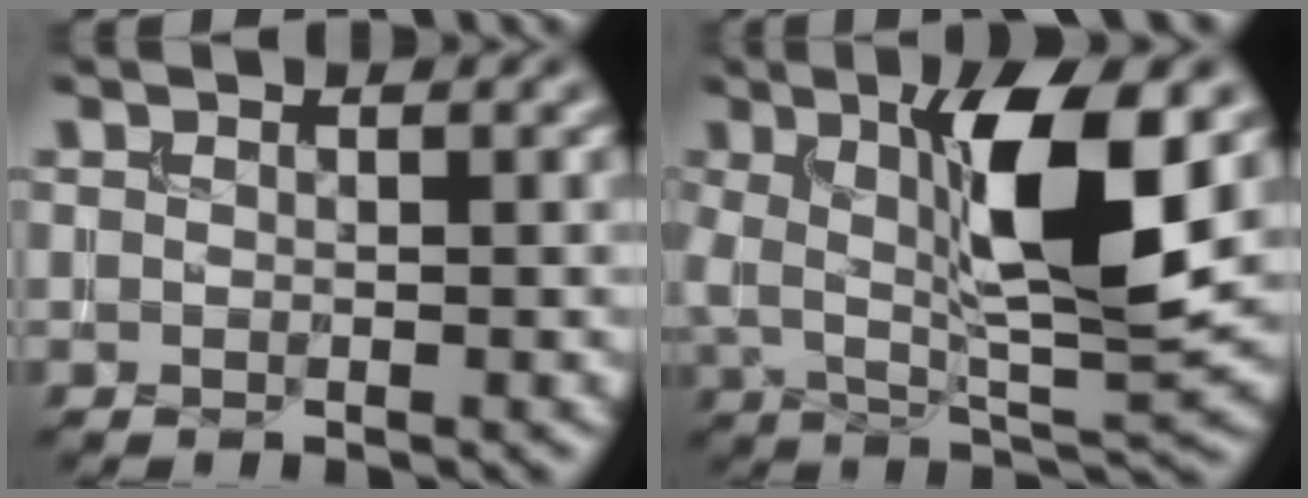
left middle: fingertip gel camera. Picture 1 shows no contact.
{"total": 9.5, "force": [1.8, 2.6, 9.0], "torque": [-0.157, -0.006, 0.032]}